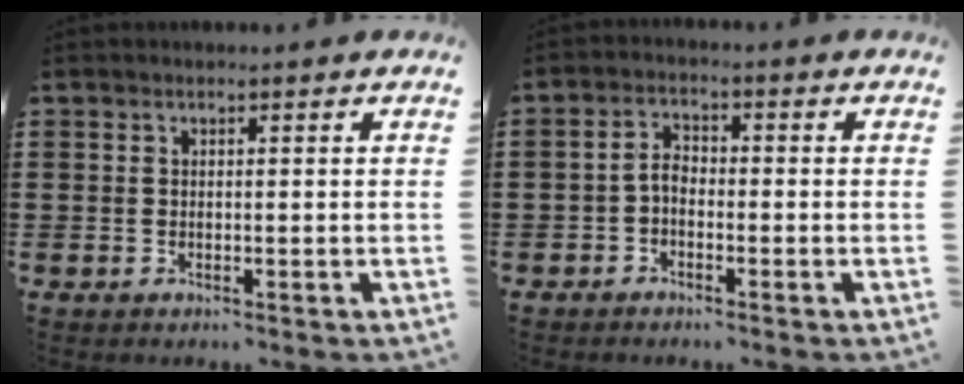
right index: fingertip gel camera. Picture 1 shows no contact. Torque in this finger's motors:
{"motor_torque": [0.64, -0.53, 0.35, 0.05]}